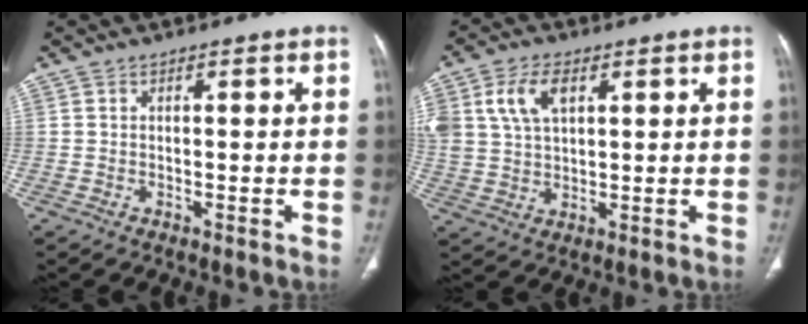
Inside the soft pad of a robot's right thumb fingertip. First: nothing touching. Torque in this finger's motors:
{"motor_torque": [1.59, 1.59, 1.03, 0.35, 0.11]}